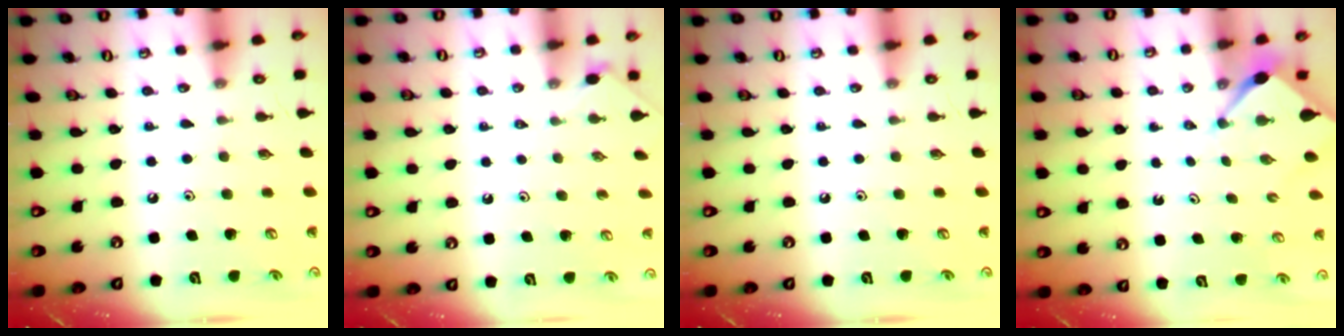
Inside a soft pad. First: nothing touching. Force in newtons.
{"total": 1.4, "press": 1.4, "slide": 0.4}
{"total": 0.0}
{"total": 2.7, "press": 2.6, "slide": 0.3}